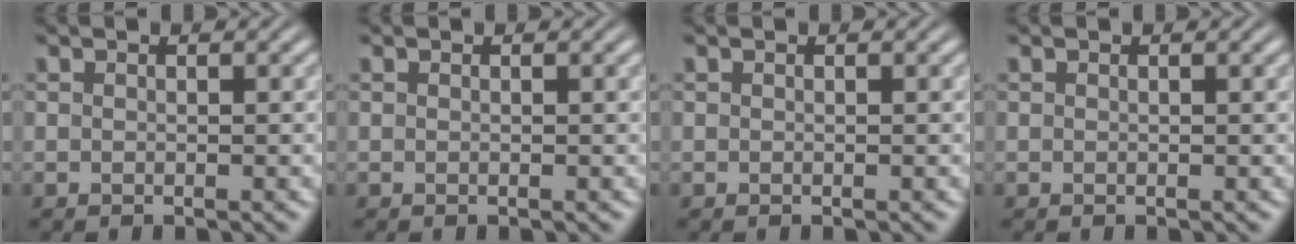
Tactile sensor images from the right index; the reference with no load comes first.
{"total": 0.0}
{"total": 0.0}
{"total": 0.0}